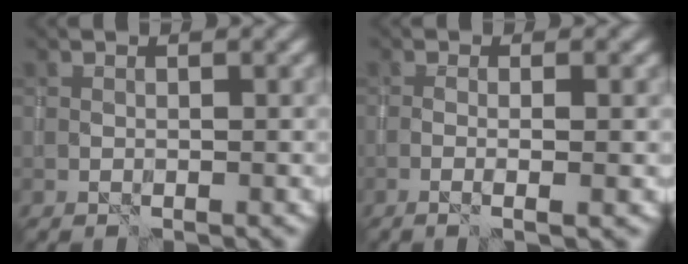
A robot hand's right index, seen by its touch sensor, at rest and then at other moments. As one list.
[{"total": 2.3, "force": [-0.4, 0.3, 2.3], "torque": [-0.034, 0.003, -0.014]}]